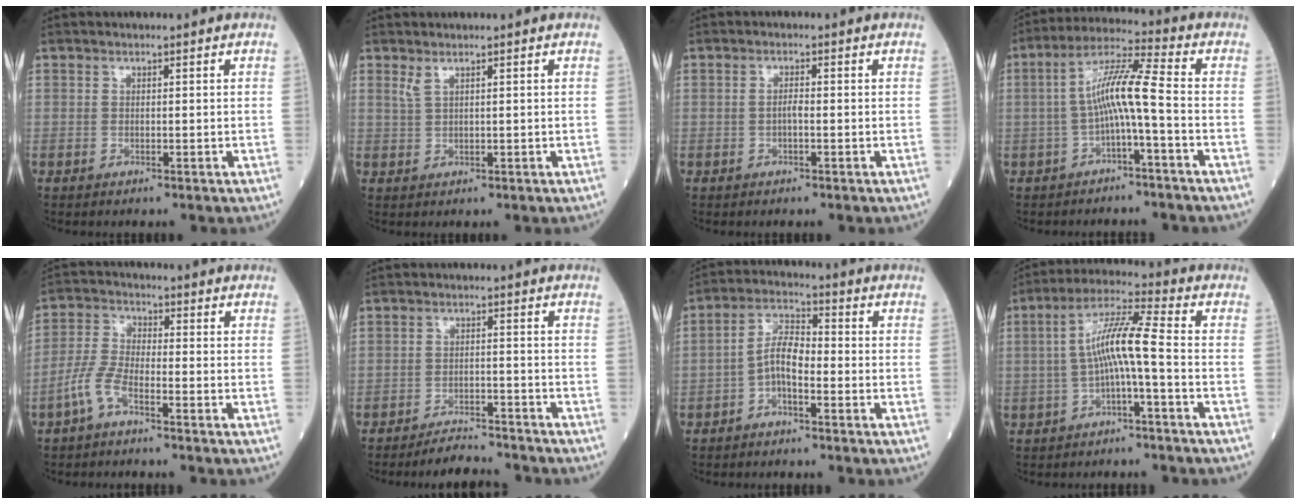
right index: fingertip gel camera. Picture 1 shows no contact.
{"total": 1.3, "force": [0.9, 0.0, 0.9], "torque": [-0.027, 0.000, 0.022]}
{"total": 1.4, "force": [-0.2, 0.3, 1.4], "torque": [-0.029, 0.001, -0.005]}
{"total": 7.9, "force": [-1.5, 0.1, 7.8], "torque": [-0.146, 0.028, -0.029]}
{"total": 5.1, "force": [-3.1, 1.3, 3.8], "torque": [-0.092, 0.003, -0.069]}
{"total": 6.0, "force": [-5.8, 0.6, 1.0], "torque": [-0.013, -0.006, -0.096]}
{"total": 5.4, "force": [-1.9, 2.0, 4.7], "torque": [-0.092, 0.016, -0.041]}
{"total": 8.0, "force": [-1.2, 0.2, 7.9], "torque": [-0.149, 0.027, -0.025]}